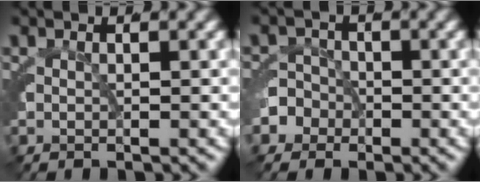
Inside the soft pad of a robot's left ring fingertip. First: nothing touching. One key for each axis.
{"total": 4.6, "fx": -1.5, "fy": 4.3, "fz": 0.9, "tx": -0.035, "ty": -0.010, "tz": -0.032}